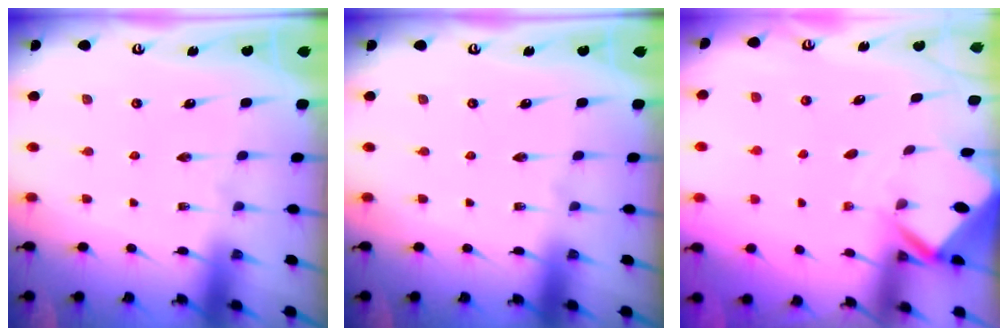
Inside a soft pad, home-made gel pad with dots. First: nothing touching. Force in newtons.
{"total": 0.0}
{"total": 3.4, "press": 3.4, "slide": 0.2}